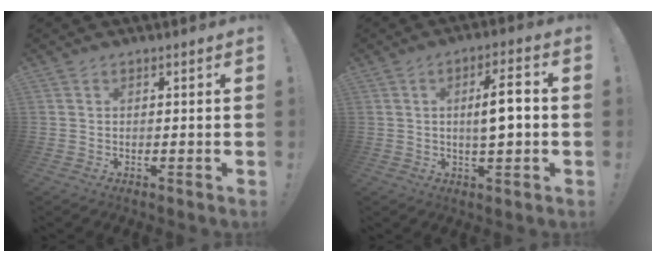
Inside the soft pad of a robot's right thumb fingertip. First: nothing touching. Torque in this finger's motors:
{"motor_torque": [0.20, 0.09, 0.23, 0.44, 0.15]}